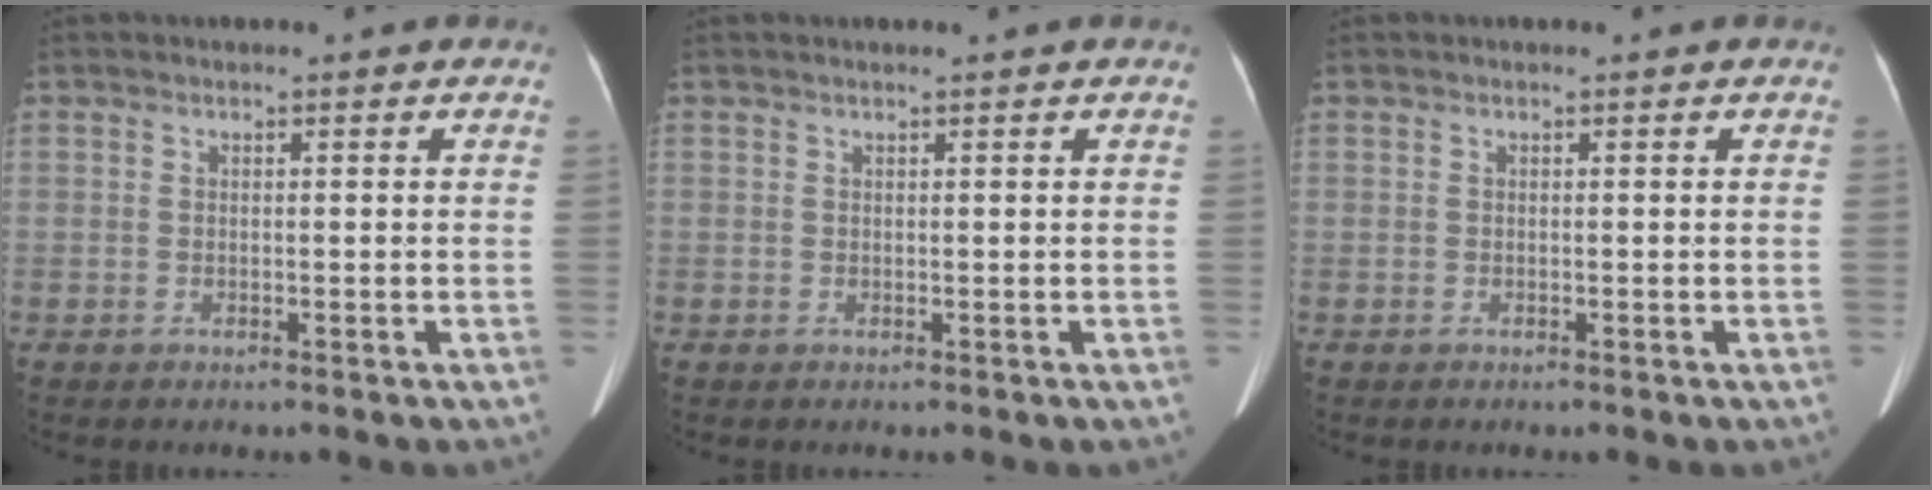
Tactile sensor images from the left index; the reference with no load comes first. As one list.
[{"total": 0.7, "force": [-0.7, -0.2, -0.1], "torque": [-0.001, 0.005, 0.000]}, {"total": 0.0}]